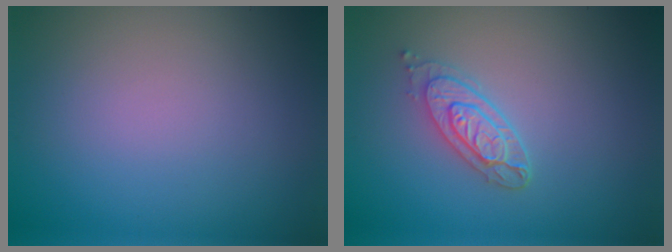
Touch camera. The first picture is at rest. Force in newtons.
{"total": 2.9, "press": 2.5, "slide": 1.5}